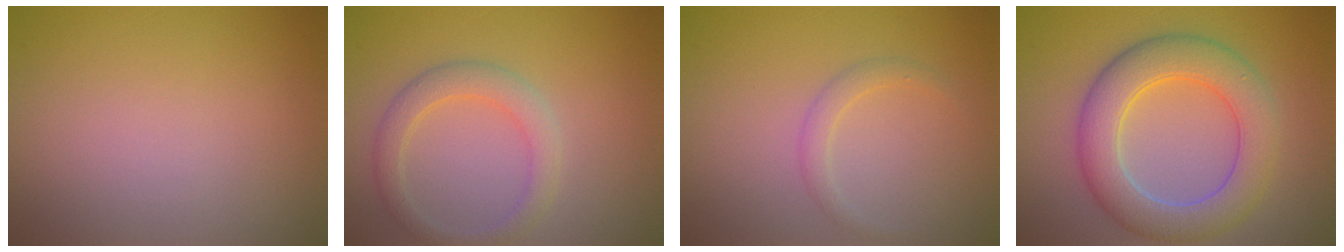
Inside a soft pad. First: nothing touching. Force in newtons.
{"total": 2.9, "press": 2.9, "slide": 0.3}
{"total": 1.4, "press": 1.4, "slide": 0.1}
{"total": 7.2, "press": 7.1, "slide": 0.6}